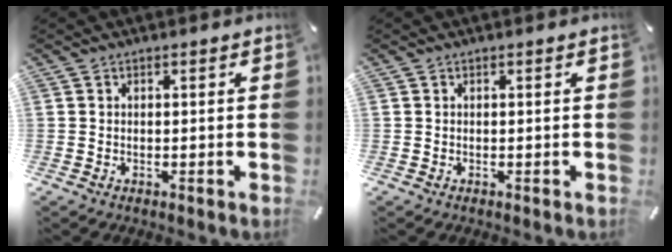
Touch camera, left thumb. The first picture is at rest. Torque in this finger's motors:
{"motor_torque": [0.00, 0.00, 0.00, 0.00, 0.00]}